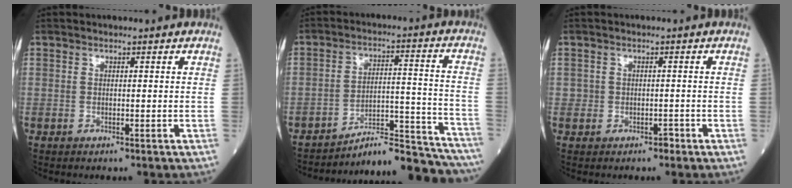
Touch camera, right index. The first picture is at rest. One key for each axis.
{"total": 14.7, "fx": -14.6, "fy": 0.4, "fz": 1.7, "tx": -0.008, "ty": 0.046, "tz": -0.212}
{"total": 1.2, "fx": -0.4, "fy": 1.1, "fz": 0.3, "tx": 0.000, "ty": 0.006, "tz": -0.003}